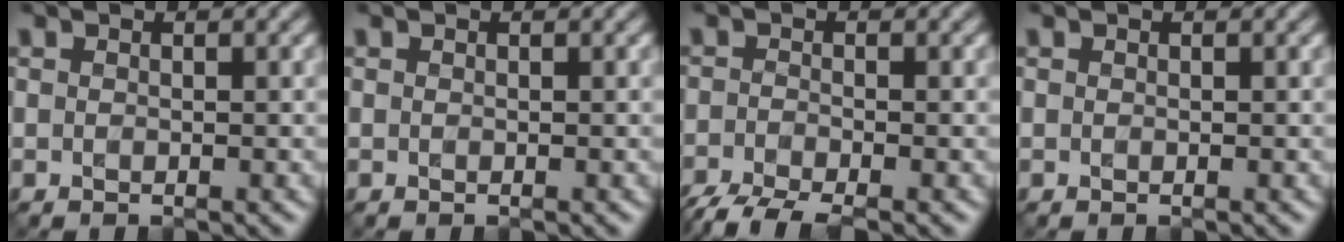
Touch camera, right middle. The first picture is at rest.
{"total": 0.0}
{"total": 4.4, "force": [-3.5, 0.9, 2.5], "torque": [-0.045, -0.012, -0.073]}
{"total": 0.0}